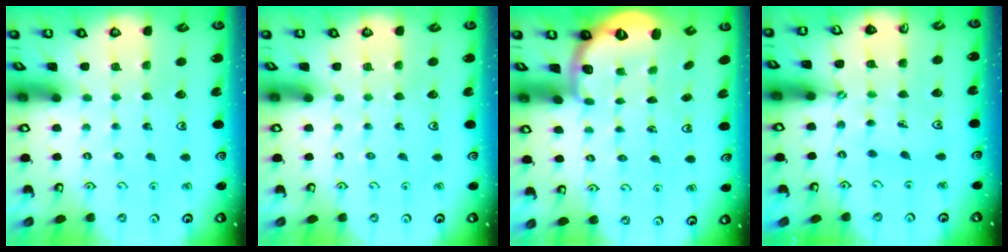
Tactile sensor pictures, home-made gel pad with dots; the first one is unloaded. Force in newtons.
{"total": 0.0}
{"total": 2.7, "press": 1.6, "slide": 2.2}
{"total": 3.6, "press": 3.3, "slide": 1.3}